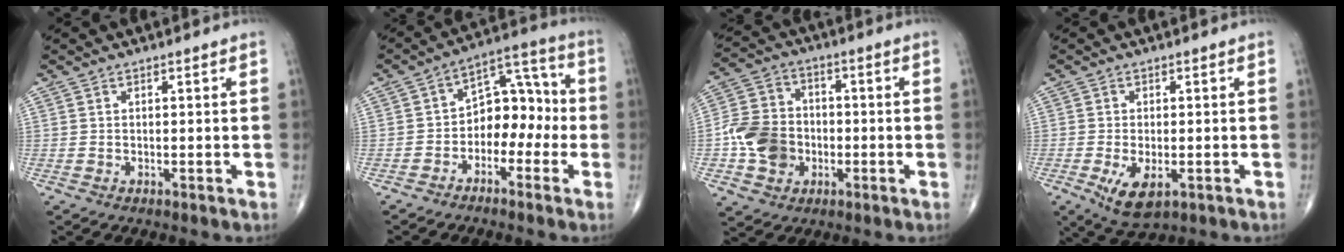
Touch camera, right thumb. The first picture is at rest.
{"total": 10.5, "force": [-2.5, 7.1, 7.3], "torque": [-0.067, 0.052, -0.053]}
{"total": 11.3, "force": [-2.4, 9.3, 6.0], "torque": [-0.089, 0.020, -0.051]}
{"total": 6.3, "force": [-2.1, 3.0, 5.1], "torque": [-0.087, -0.011, -0.028]}